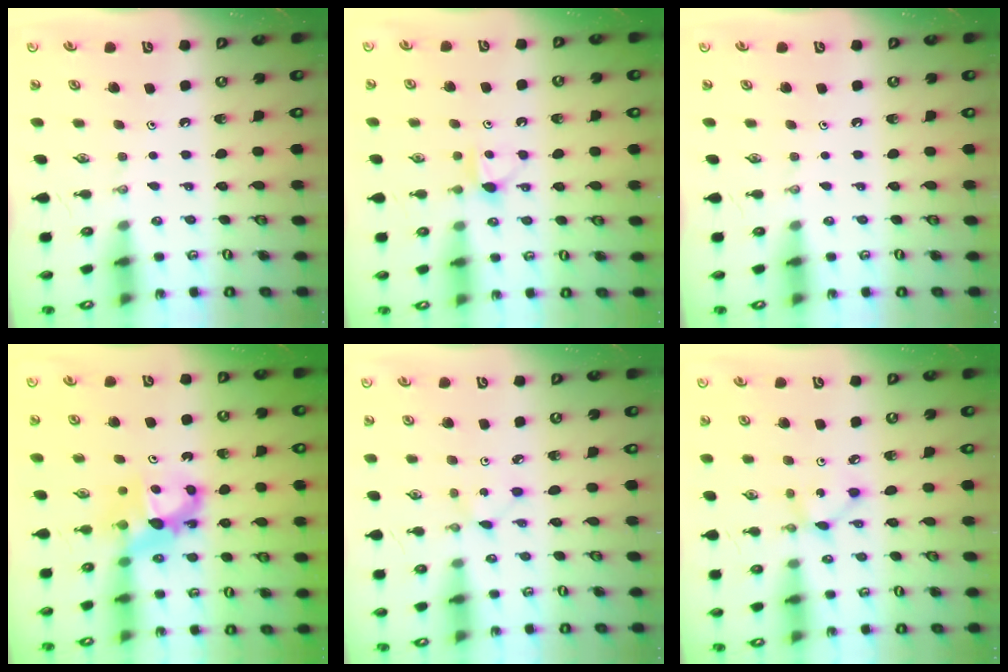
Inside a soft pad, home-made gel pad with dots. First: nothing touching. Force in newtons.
{"total": 6.6, "press": 6.5, "slide": 0.7}
{"total": 0.0}
{"total": 8.2, "press": 8.2, "slide": 0.2}
{"total": 1.1, "press": 1.1, "slide": 0.1}
{"total": 3.2, "press": 3.2, "slide": 0.1}